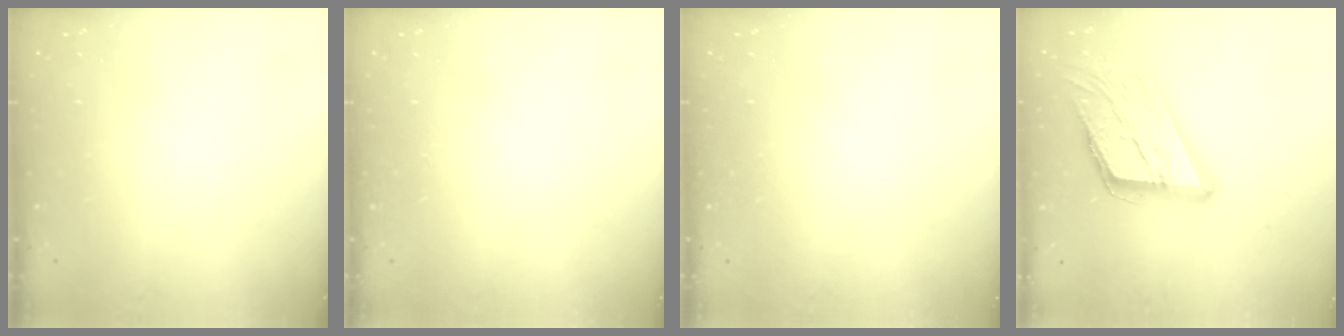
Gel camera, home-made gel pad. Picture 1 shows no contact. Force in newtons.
{"total": 0.0}
{"total": 0.0}
{"total": 19.6, "press": 19.5, "slide": 1.9}